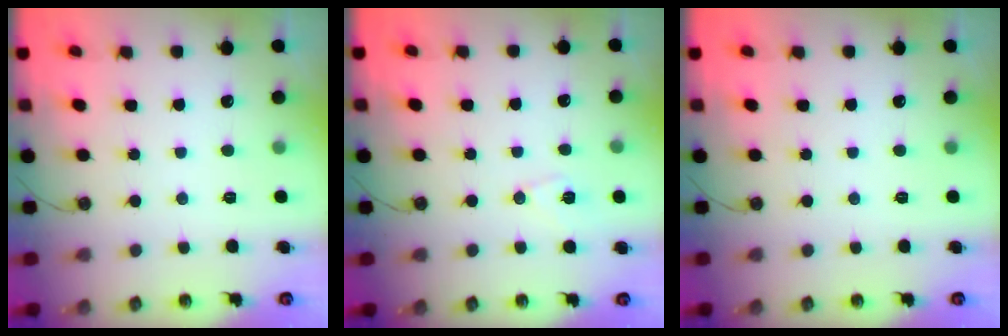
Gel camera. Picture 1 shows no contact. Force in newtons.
{"total": 6.8, "press": 6.7, "slide": 1.4}
{"total": 0.0}